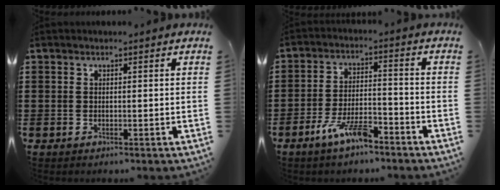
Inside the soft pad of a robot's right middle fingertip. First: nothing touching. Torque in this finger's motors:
{"motor_torque": [0.82, -0.80, 0.25, 0.12]}